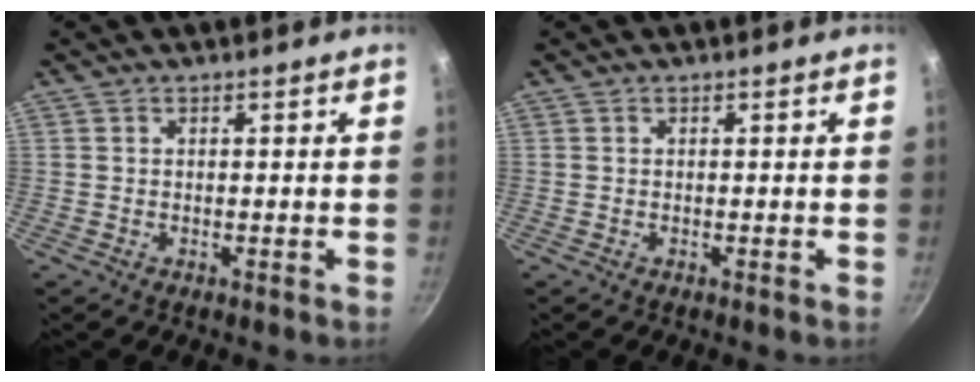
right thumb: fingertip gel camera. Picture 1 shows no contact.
{"total": 0.0}